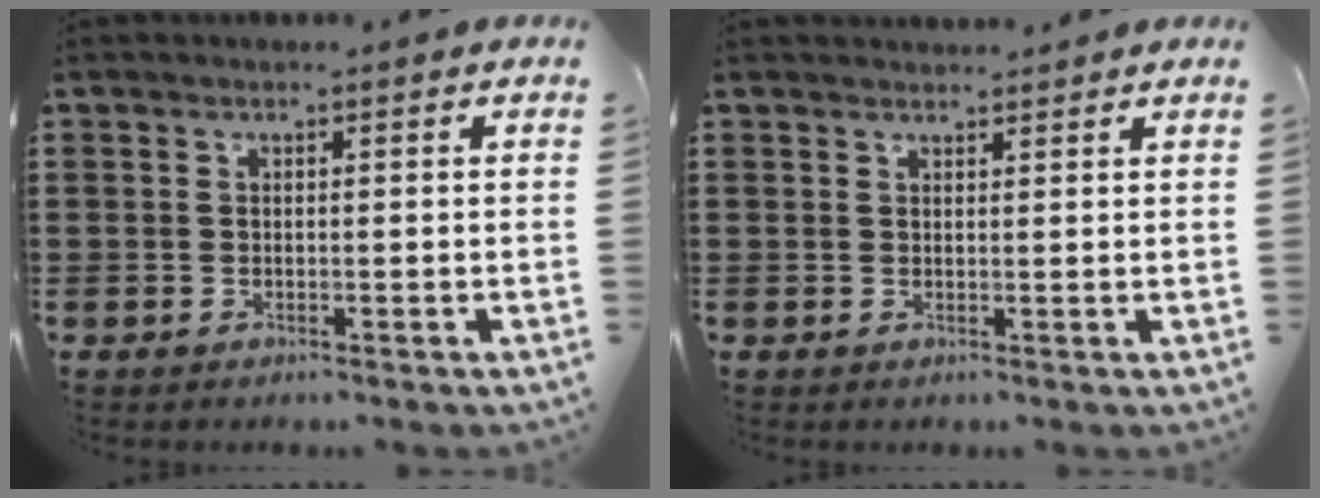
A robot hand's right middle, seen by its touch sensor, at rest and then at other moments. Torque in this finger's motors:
{"motor_torque": [-0.04, -0.01, 0.01, -0.03]}